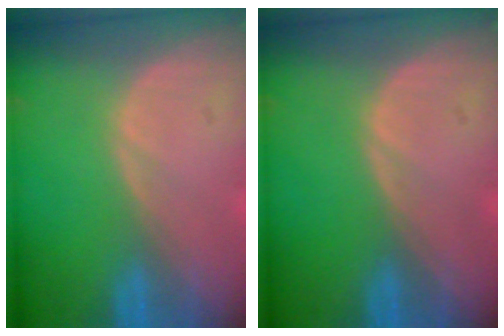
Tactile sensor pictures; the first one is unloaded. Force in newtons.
{"total": 0.0}